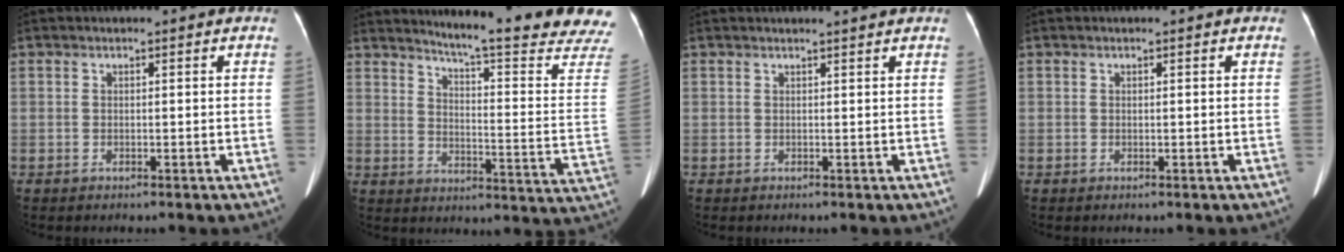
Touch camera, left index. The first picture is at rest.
{"total": 21.5, "force": [19.3, -1.0, 9.3], "torque": [-0.135, -0.109, 0.232]}
{"total": 2.9, "force": [2.7, -0.5, 1.0], "torque": [-0.013, 0.008, 0.033]}
{"total": 0.0}